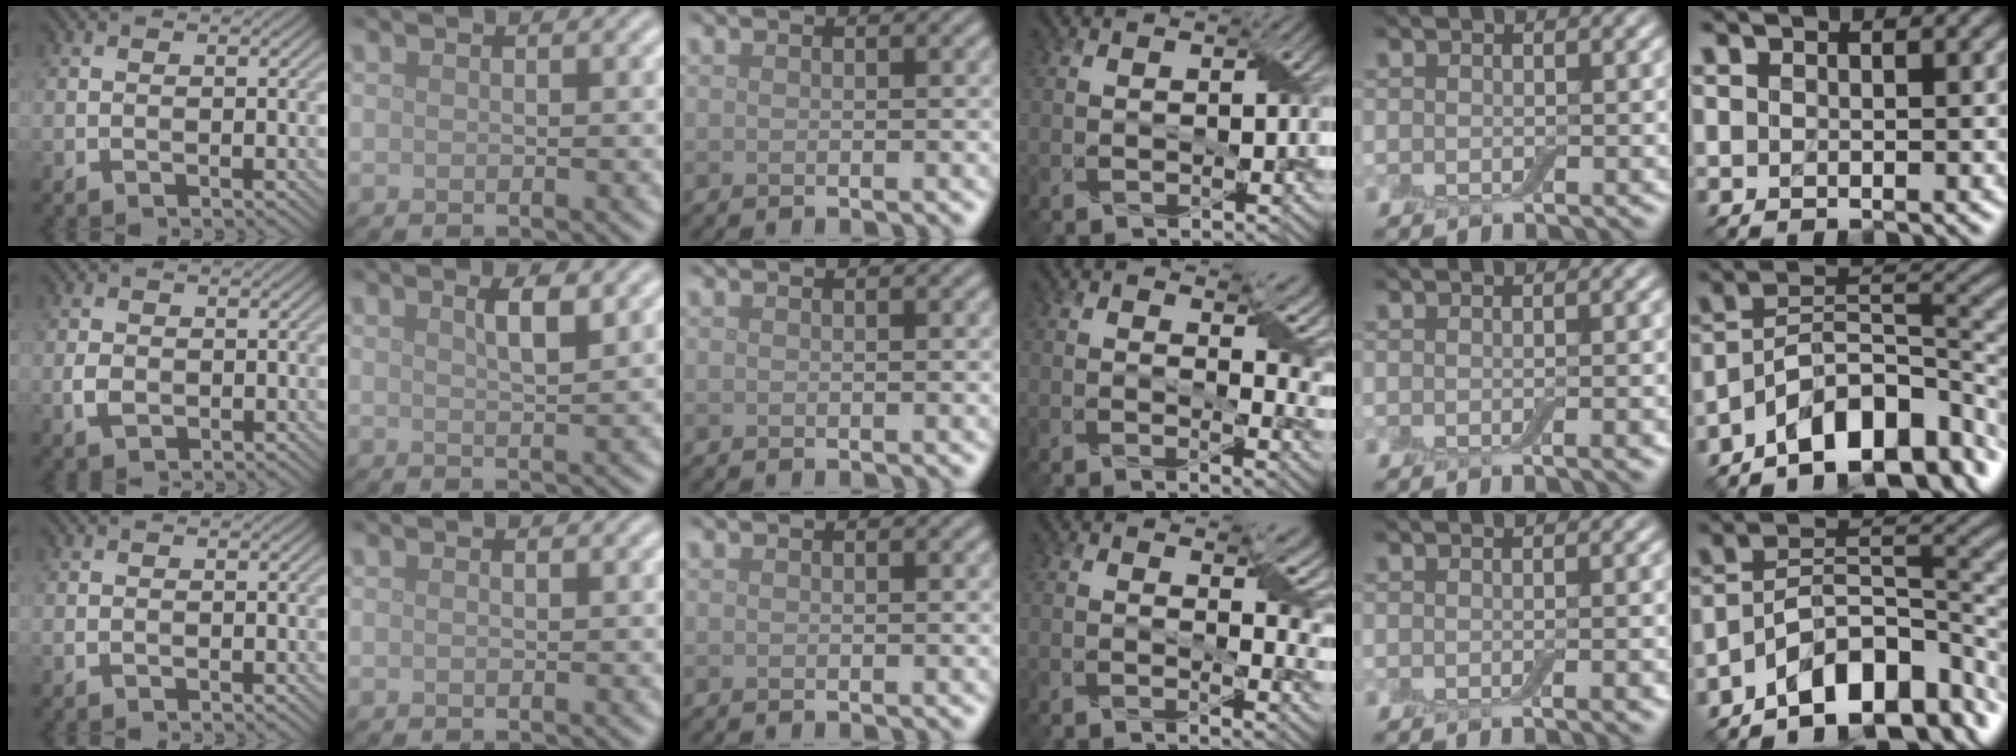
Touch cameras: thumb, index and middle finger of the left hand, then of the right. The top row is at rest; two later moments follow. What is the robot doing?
{"motion": "wrap", "object": "adhesive wrap"}